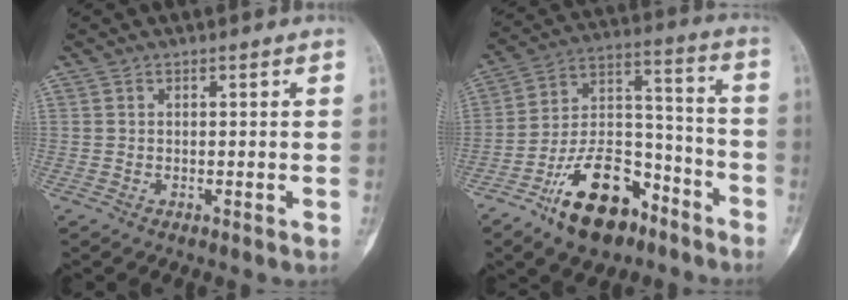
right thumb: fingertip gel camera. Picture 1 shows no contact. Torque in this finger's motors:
{"motor_torque": [2.17, 1.31, 1.40, -1.37, 0.51]}